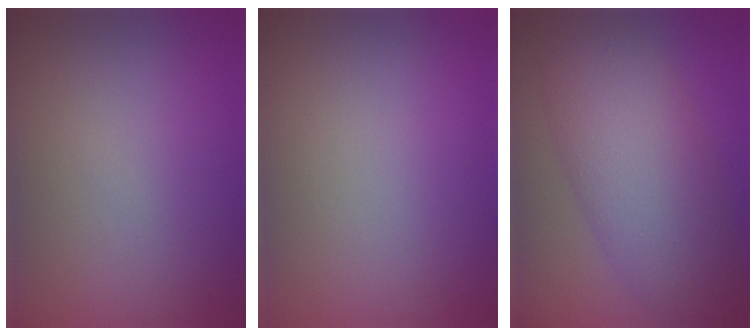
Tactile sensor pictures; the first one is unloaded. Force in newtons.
{"total": 0.0}
{"total": 8.4, "press": 8.4, "slide": 0.4}